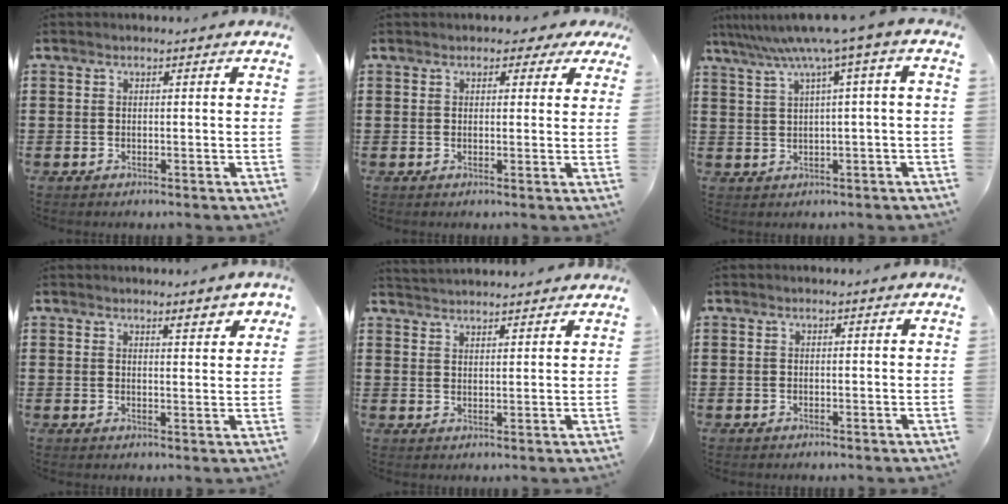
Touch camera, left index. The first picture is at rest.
{"total": 1.8, "force": [1.0, 1.2, 0.8], "torque": [-0.006, 0.002, 0.013]}
{"total": 5.8, "force": [2.1, -0.7, 5.3], "torque": [-0.106, -0.021, 0.031]}
{"total": 2.6, "force": [2.1, 0.5, 1.4], "torque": [-0.025, -0.003, 0.036]}
{"total": 2.5, "force": [2.5, -0.1, -0.3], "torque": [-0.002, -0.005, 0.047]}
{"total": 0.0}